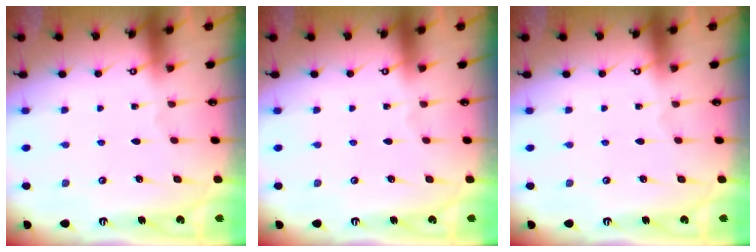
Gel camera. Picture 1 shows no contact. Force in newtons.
{"total": 0.0}
{"total": 0.0}